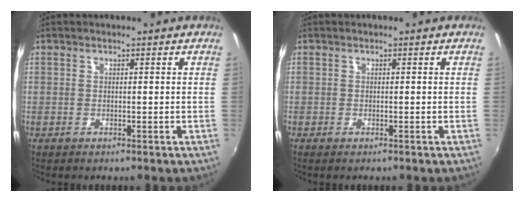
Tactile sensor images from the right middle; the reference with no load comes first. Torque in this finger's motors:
{"motor_torque": [1.05, -1.09, 0.23, 0.07]}